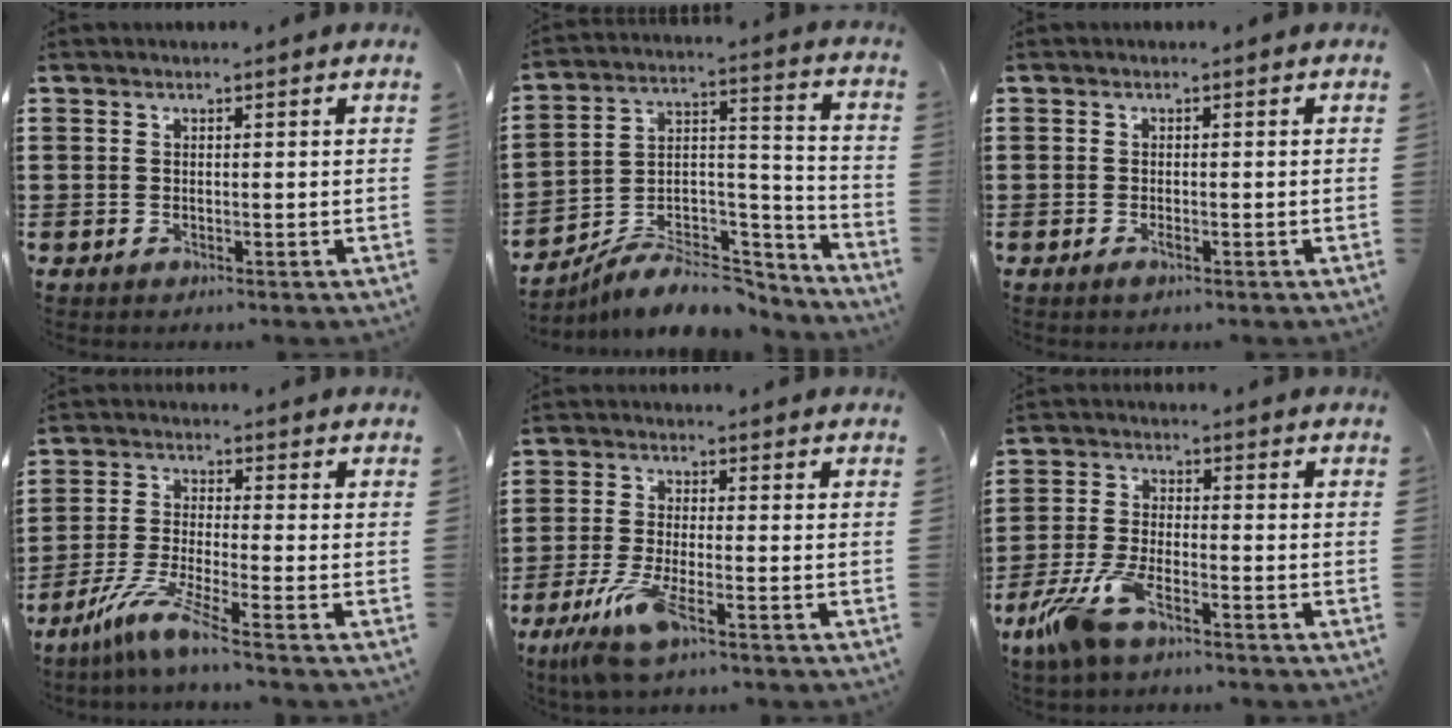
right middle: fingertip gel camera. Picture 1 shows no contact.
{"total": 7.7, "force": [-7.0, 2.5, 2.3], "torque": [-0.038, 0.011, -0.133]}
{"total": 0.8, "force": [-0.5, 0.2, 0.6], "torque": [-0.015, -0.005, -0.008]}
{"total": 6.7, "force": [-4.9, 0.1, 4.7], "torque": [-0.102, -0.018, -0.095]}
{"total": 6.7, "force": [-4.1, 1.2, 5.1], "torque": [-0.114, -0.016, -0.078]}
{"total": 7.8, "force": [-5.1, 2.3, 5.4], "torque": [-0.138, -0.011, -0.103]}